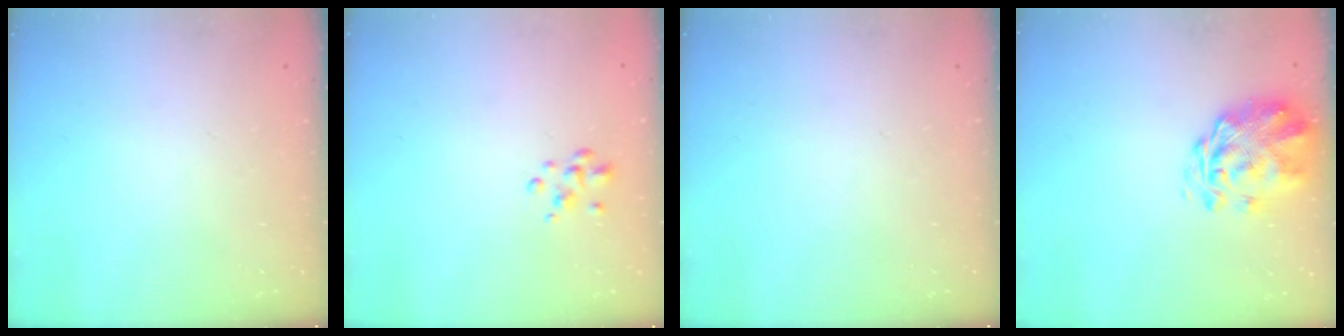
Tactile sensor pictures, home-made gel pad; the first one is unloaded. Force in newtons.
{"total": 2.5, "press": 2.5, "slide": 0.4}
{"total": 0.0}
{"total": 3.3, "press": 2.9, "slide": 1.6}